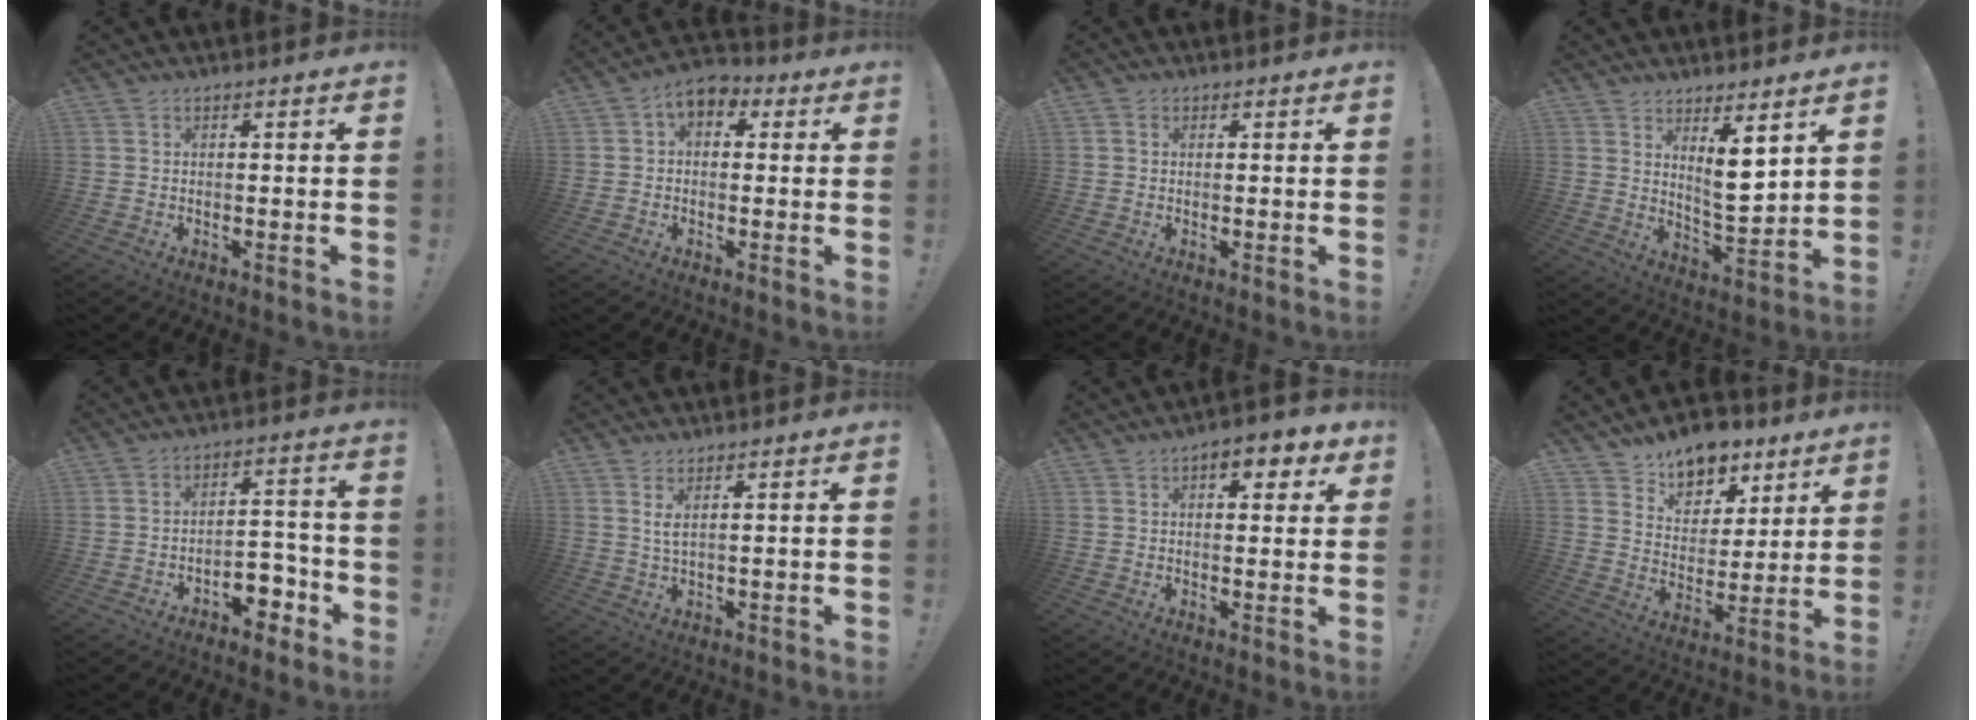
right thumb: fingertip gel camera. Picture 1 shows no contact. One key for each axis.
{"total": 6.2, "fx": 1.6, "fy": 4.5, "fz": 4.0, "tx": -0.064, "ty": 0.004, "tz": 0.035}
{"total": 1.1, "fx": 0.3, "fy": 1.0, "fz": 0.3, "tx": 0.000, "ty": 0.001, "tz": 0.004}
{"total": 9.3, "fx": 4.6, "fy": 3.0, "fz": 7.5, "tx": -0.102, "ty": -0.041, "tz": 0.084}
{"total": 7.9, "fx": -4.7, "fy": 4.8, "fz": 4.2, "tx": -0.043, "ty": 0.035, "tz": -0.080}
{"total": 2.7, "fx": 1.6, "fy": 0.1, "fz": 2.2, "tx": -0.044, "ty": -0.008, "tz": 0.026}
{"total": 6.7, "fx": 3.4, "fy": 3.1, "fz": 4.8, "tx": -0.054, "ty": -0.009, "tz": 0.054}
{"total": 12.3, "fx": 9.4, "fy": 7.0, "fz": 3.5, "tx": -0.042, "ty": -0.070, "tz": 0.175}